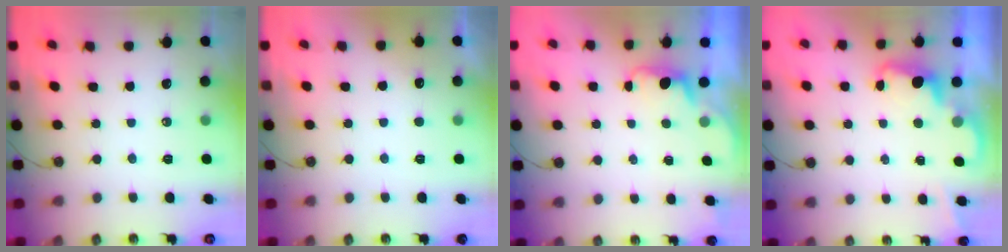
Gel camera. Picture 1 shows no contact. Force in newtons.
{"total": 3.7, "press": 3.6, "slide": 1.0}
{"total": 0.8, "press": 0.3, "slide": 0.7}
{"total": 2.4, "press": 2.4, "slide": 0.5}